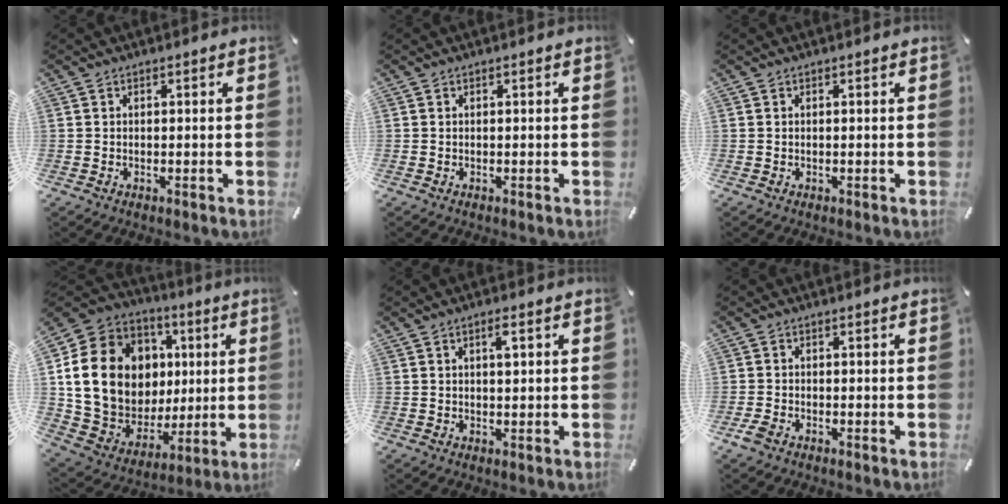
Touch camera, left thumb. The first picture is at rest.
{"total": 0.0}
{"total": 0.0}
{"total": 20.9, "force": [4.5, 17.2, 10.9], "torque": [-0.223, -0.020, 0.101]}
{"total": 2.5, "force": [0.8, 0.8, 2.2], "torque": [-0.038, 0.002, 0.010]}
{"total": 2.1, "force": [-1.4, 1.2, 1.0], "torque": [-0.023, 0.002, -0.028]}